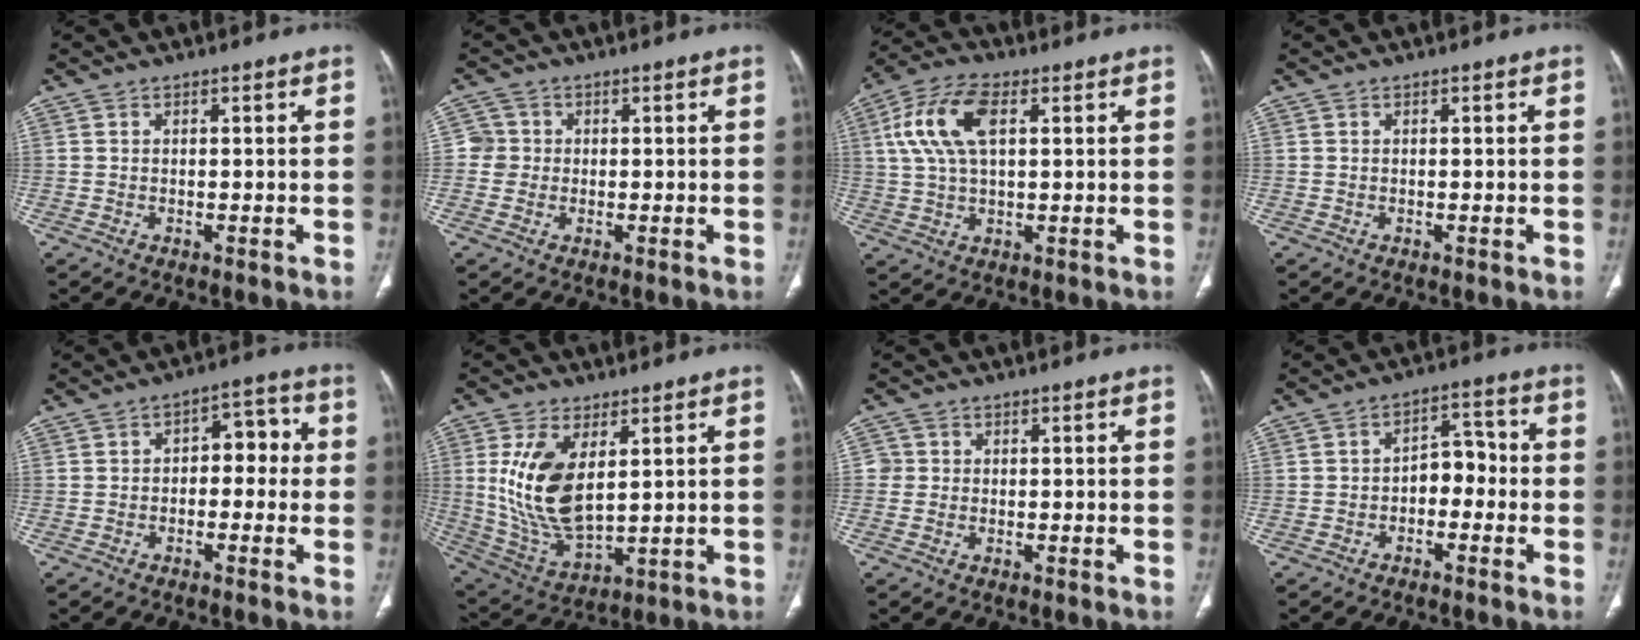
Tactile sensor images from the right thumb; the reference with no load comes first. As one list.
[{"total": 3.0, "force": [0.0, 3.0, 0.2], "torque": [0.019, 0.009, -0.004]}, {"total": 11.6, "force": [3.3, 5.8, 9.5], "torque": [-0.202, 0.017, 0.061]}, {"total": 0.0}, {"total": 6.7, "force": [-0.3, 4.2, 5.2], "torque": [-0.036, 0.033, -0.014]}, {"total": 14.6, "force": [3.7, 7.5, 12.1], "torque": [-0.237, -0.022, 0.090]}, {"total": 1.7, "force": [0.1, 1.7, 0.1], "torque": [0.009, 0.005, -0.002]}, {"total": 5.7, "force": [-1.7, 3.9, 3.9], "torque": [-0.033, 0.038, -0.035]}]